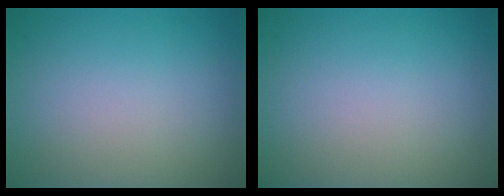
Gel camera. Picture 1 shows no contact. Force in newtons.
{"total": 0.0}